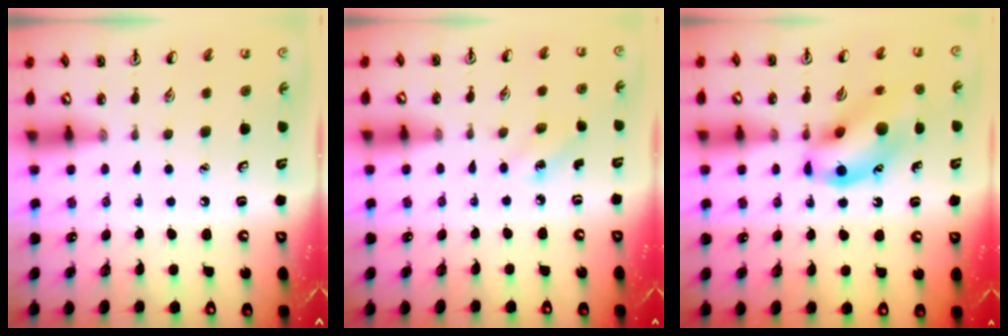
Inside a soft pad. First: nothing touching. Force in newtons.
{"total": 2.3, "press": 2.2, "slide": 0.8}
{"total": 12.6, "press": 12.4, "slide": 2.1}